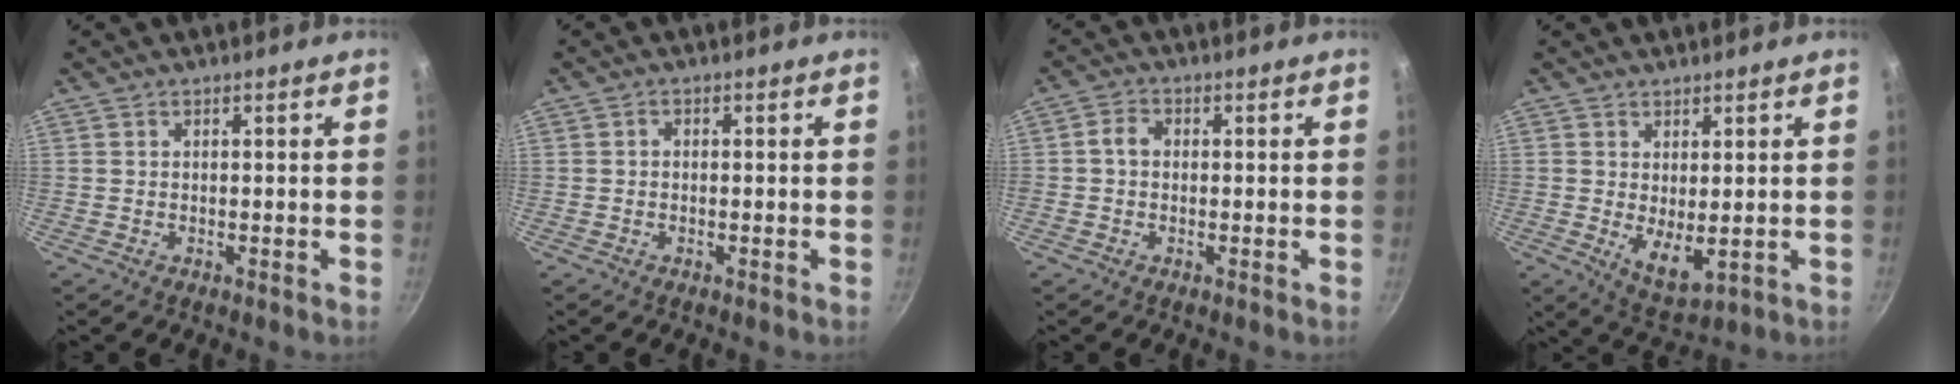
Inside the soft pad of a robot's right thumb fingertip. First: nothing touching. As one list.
[{"total": 0.8, "force": [-0.3, 0.5, 0.5], "torque": [-0.010, 0.006, -0.006]}, {"total": 2.7, "force": [-0.1, 2.1, 1.6], "torque": [-0.028, 0.011, -0.008]}, {"total": 6.1, "force": [0.6, 3.1, 5.2], "torque": [-0.074, -0.022, 0.023]}]